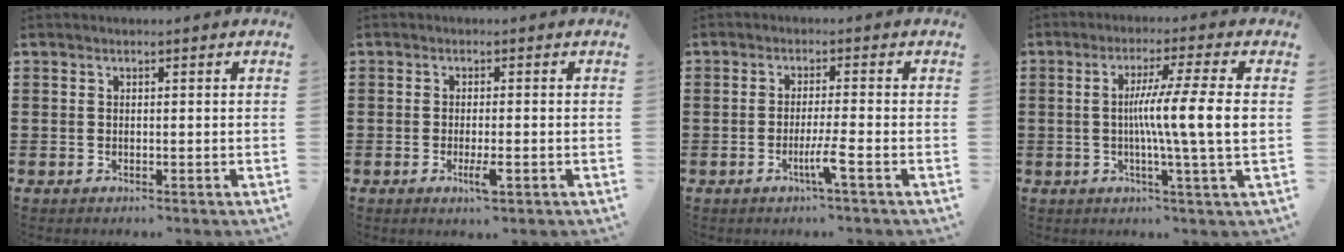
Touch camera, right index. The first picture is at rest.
{"total": 3.3, "force": [-1.3, 0.4, 3.0], "torque": [-0.063, -0.010, -0.025]}
{"total": 4.0, "force": [-1.7, -0.4, 3.6], "torque": [-0.066, -0.015, -0.033]}
{"total": 9.4, "force": [0.0, -0.6, 9.4], "torque": [-0.168, -0.008, -0.008]}